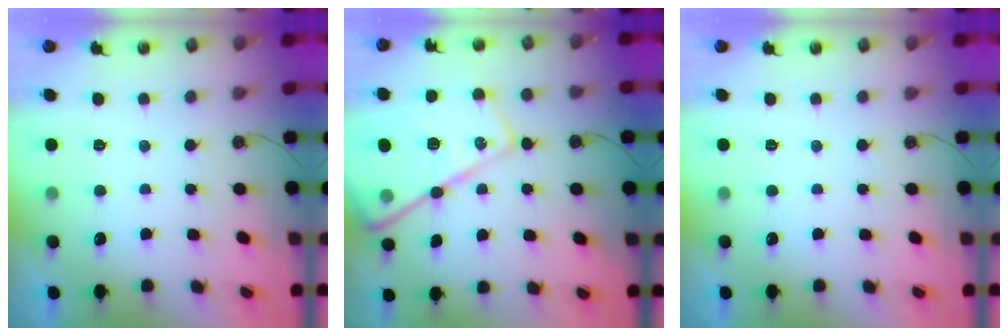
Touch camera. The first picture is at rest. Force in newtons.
{"total": 23.5, "press": 23.4, "slide": 2.3}
{"total": 0.0}